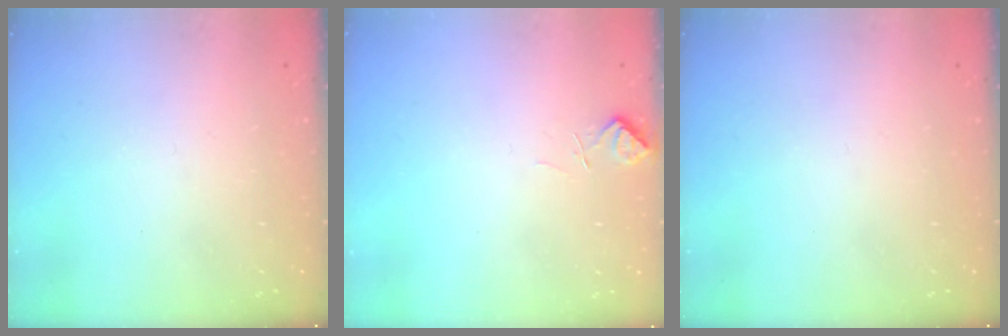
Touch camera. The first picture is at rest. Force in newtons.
{"total": 1.5, "press": 1.3, "slide": 0.8}
{"total": 0.0}